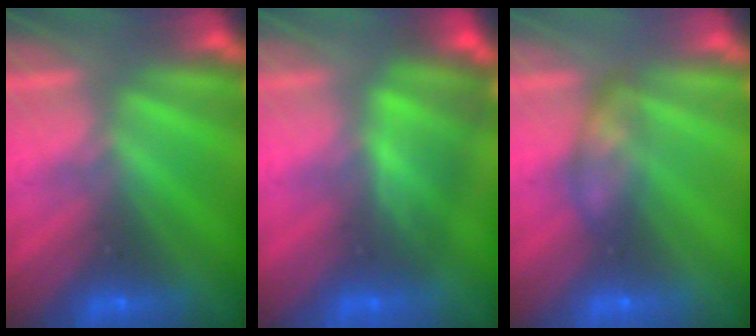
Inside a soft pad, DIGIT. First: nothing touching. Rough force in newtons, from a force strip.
{"total": 4.4}
{"total": 2.3}